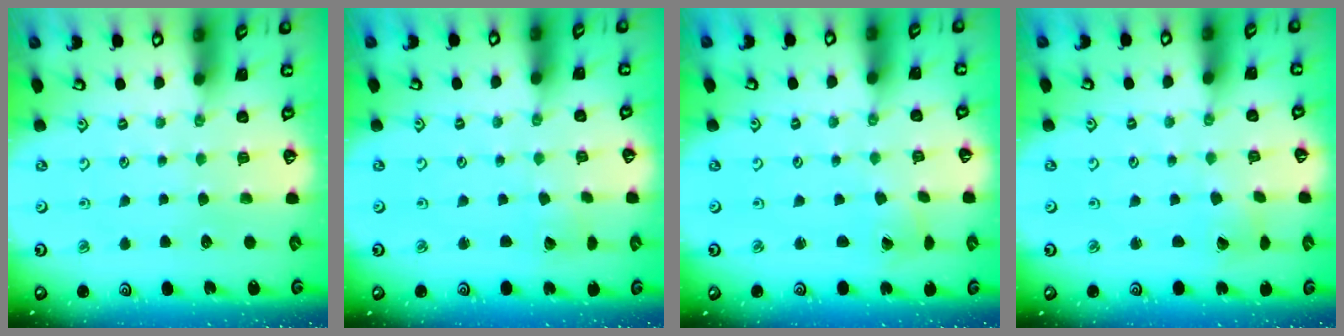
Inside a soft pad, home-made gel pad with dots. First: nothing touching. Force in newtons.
{"total": 1.7, "press": 1.7, "slide": 0.1}
{"total": 1.2, "press": 1.2, "slide": 0.1}
{"total": 2.7, "press": 2.7, "slide": 0.5}